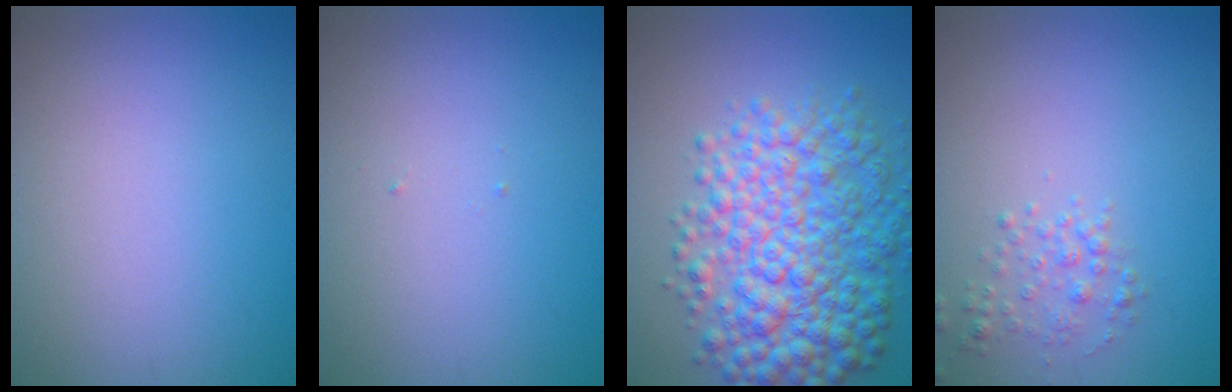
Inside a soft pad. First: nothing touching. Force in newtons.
{"total": 0.0}
{"total": 8.8, "press": 8.8, "slide": 0.1}
{"total": 1.6, "press": 1.6, "slide": 0.1}